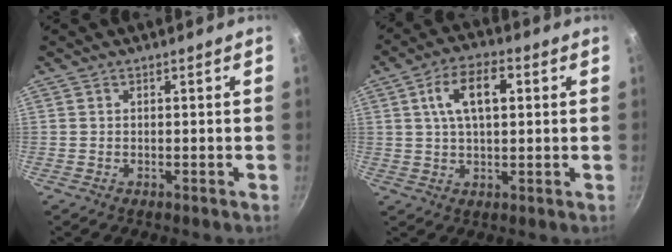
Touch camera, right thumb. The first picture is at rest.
{"total": 9.7, "force": [2.5, 4.9, 8.0], "torque": [-0.126, 0.013, 0.038]}